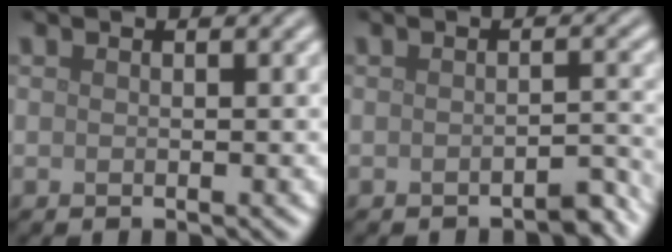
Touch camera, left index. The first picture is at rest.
{"total": 1.7, "force": [-1.3, 0.3, 0.9], "torque": [-0.011, 0.003, -0.019]}